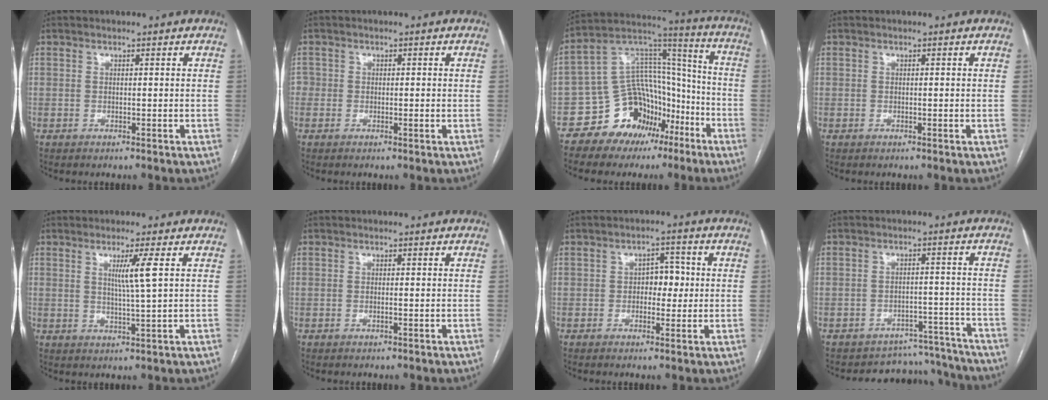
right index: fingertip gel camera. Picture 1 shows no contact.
{"total": 2.6, "force": [-0.4, 1.8, 1.9], "torque": [-0.038, 0.010, -0.009]}
{"total": 14.6, "force": [-8.2, 10.3, 6.4], "torque": [-0.103, 0.073, -0.130]}
{"total": 0.7, "force": [0.0, 0.1, 0.6], "torque": [-0.011, 0.001, 0.001]}
{"total": 4.0, "force": [1.2, -0.9, 3.7], "torque": [-0.071, -0.008, 0.023]}
{"total": 0.5, "force": [-0.2, 0.0, 0.5], "torque": [-0.011, -0.001, -0.002]}
{"total": 3.8, "force": [-0.1, 2.4, 3.0], "torque": [-0.037, 0.013, -0.001]}
{"total": 10.0, "force": [-9.3, 3.3, -1.4], "torque": [0.041, 0.049, -0.113]}